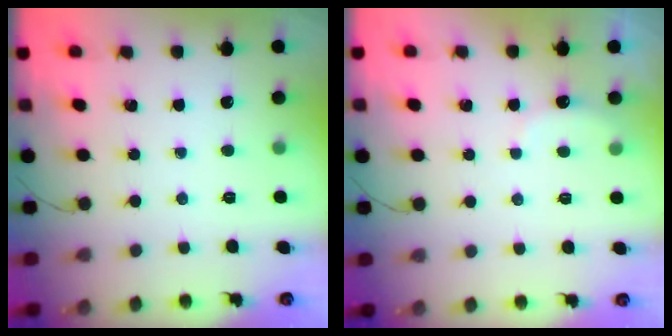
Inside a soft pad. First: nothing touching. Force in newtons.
{"total": 4.0, "press": 3.9, "slide": 0.9}